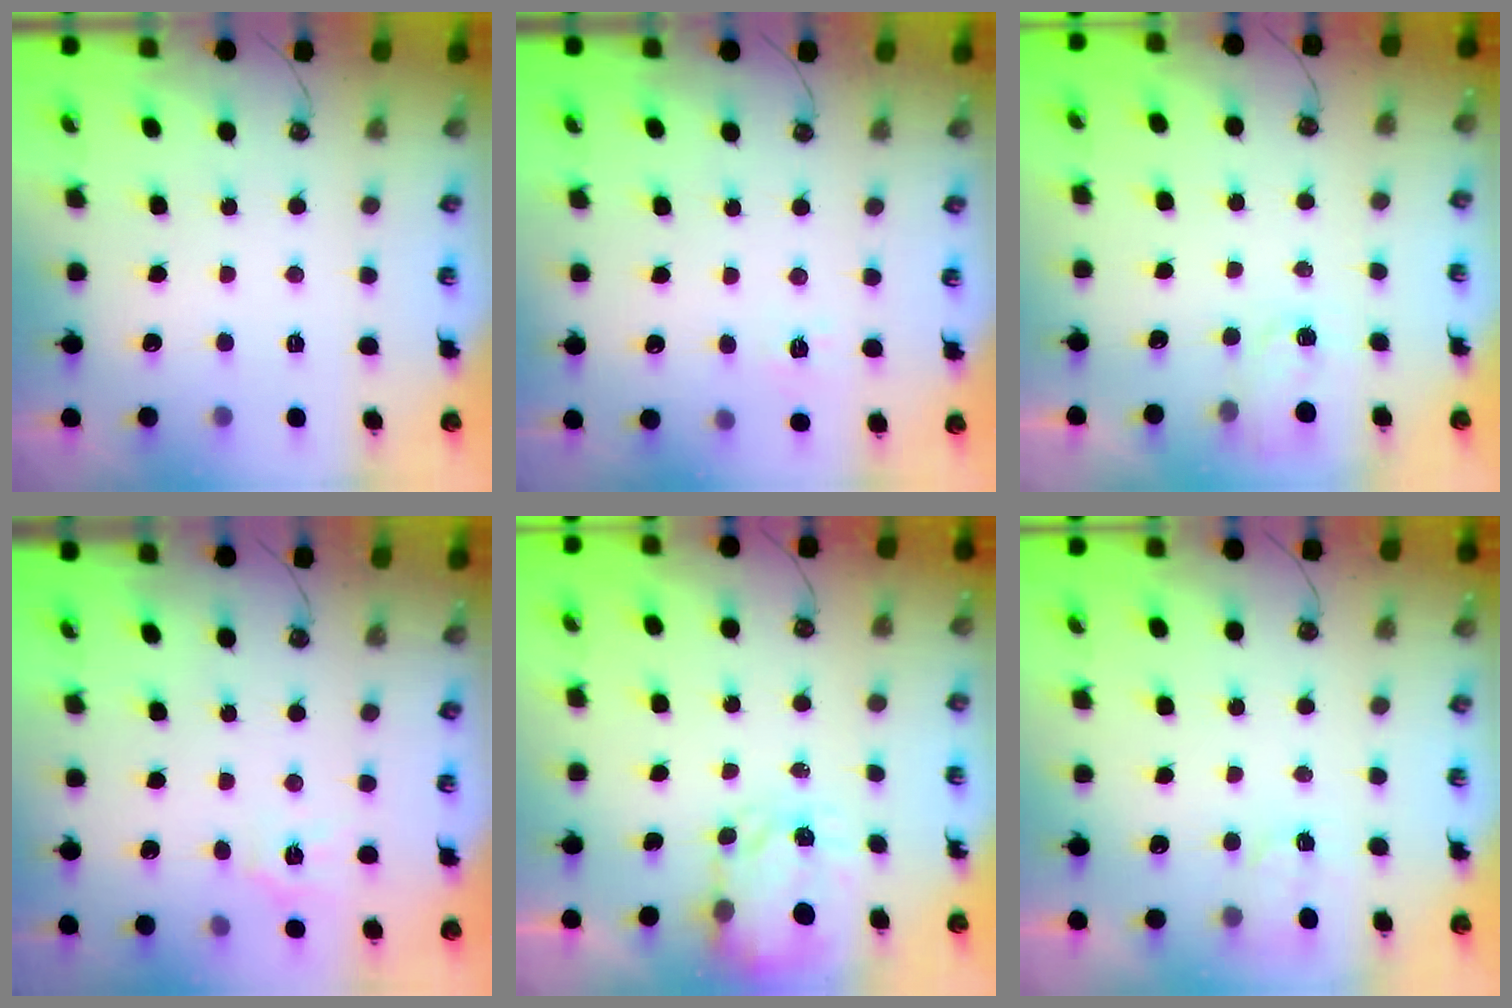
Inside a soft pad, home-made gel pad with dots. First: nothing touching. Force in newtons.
{"total": 5.3, "press": 5.3, "slide": 0.6}
{"total": 1.9, "press": 1.9, "slide": 0.3}
{"total": 5.5, "press": 5.4, "slide": 0.6}
{"total": 3.3, "press": 3.3, "slide": 0.4}
{"total": 2.6, "press": 2.5, "slide": 0.4}